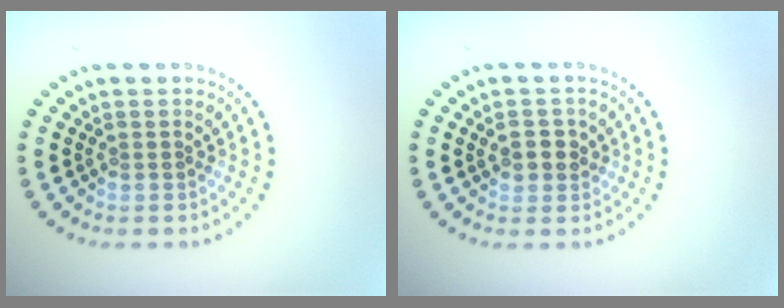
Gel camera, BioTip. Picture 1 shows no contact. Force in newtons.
{"total": 2.3, "press": 2.3, "slide": 0.6}